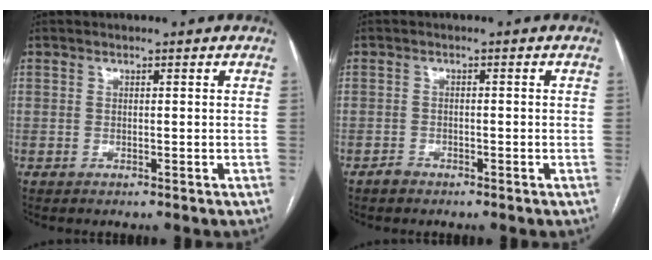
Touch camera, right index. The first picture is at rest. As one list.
[{"total": 1.3, "force": [-1.1, 0.6, 0.3], "torque": [-0.007, 0.002, -0.019]}]